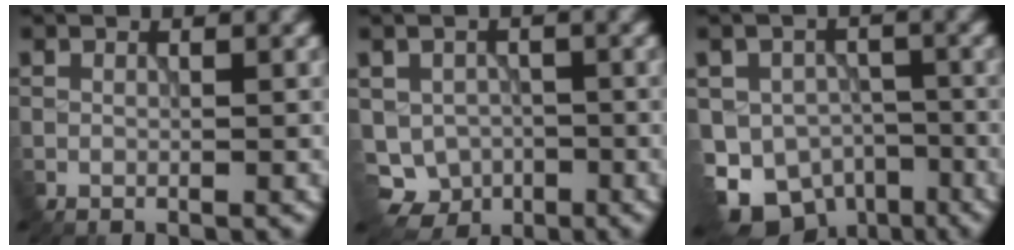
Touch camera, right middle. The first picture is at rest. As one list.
[{"total": 5.4, "force": [-2.3, 4.7, 1.6], "torque": [-0.014, -0.011, -0.033]}, {"total": 8.9, "force": [-5.3, 6.3, 3.4], "torque": [-0.061, -0.028, -0.077]}]